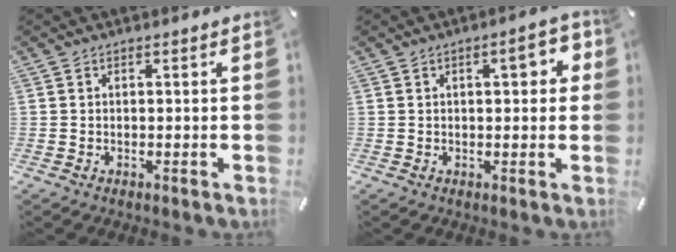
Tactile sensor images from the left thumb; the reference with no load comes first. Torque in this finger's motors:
{"motor_torque": [0.26, -0.17, 0.00, 0.18, -0.05]}